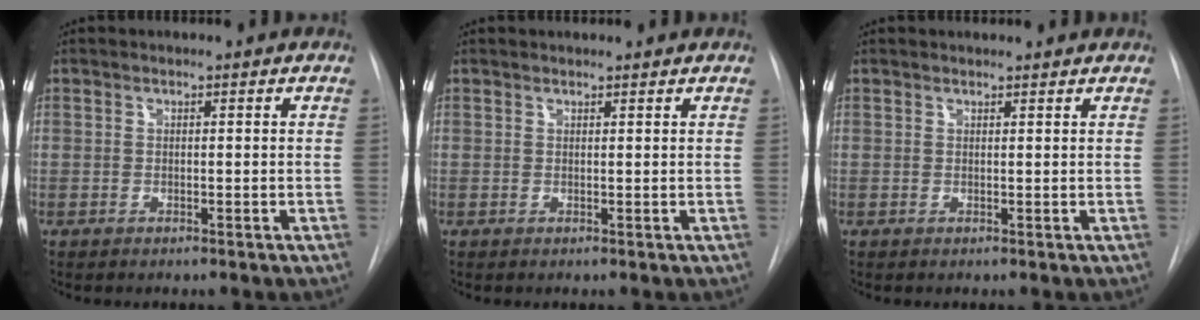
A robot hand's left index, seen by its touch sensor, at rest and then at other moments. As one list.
[{"total": 2.9, "force": [2.8, 0.4, 0.6], "torque": [-0.010, 0.021, 0.035]}, {"total": 3.7, "force": [3.6, 0.5, 0.7], "torque": [-0.012, 0.021, 0.041]}]